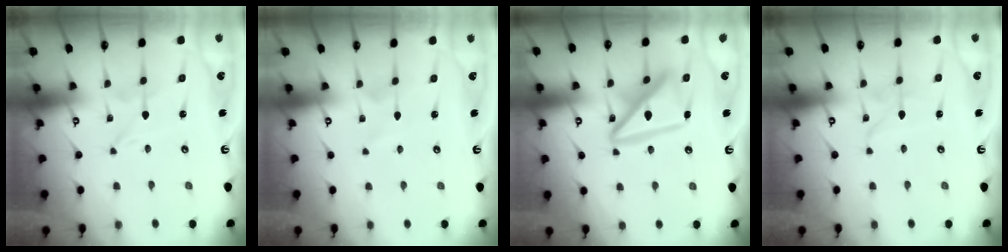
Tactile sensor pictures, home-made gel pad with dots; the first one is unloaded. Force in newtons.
{"total": 0.5, "press": 0.5, "slide": 0.1}
{"total": 14.4, "press": 14.3, "slide": 1.3}
{"total": 2.1, "press": 2.1, "slide": 0.1}